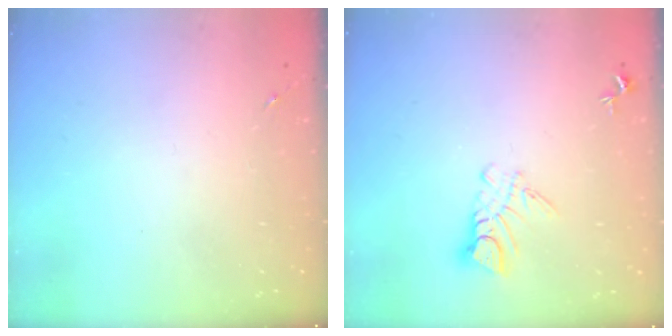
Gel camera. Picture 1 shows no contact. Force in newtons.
{"total": 6.6, "press": 6.5, "slide": 0.6}